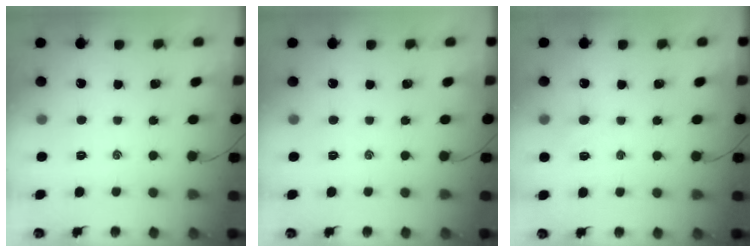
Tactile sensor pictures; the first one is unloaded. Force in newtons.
{"total": 0.0}
{"total": 2.7, "press": 2.6, "slide": 0.9}